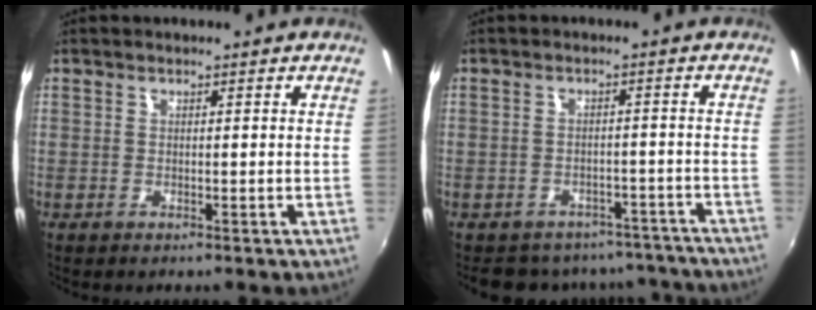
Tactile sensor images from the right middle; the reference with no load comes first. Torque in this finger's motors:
{"motor_torque": [0.78, -1.05, 0.07, 0.00]}